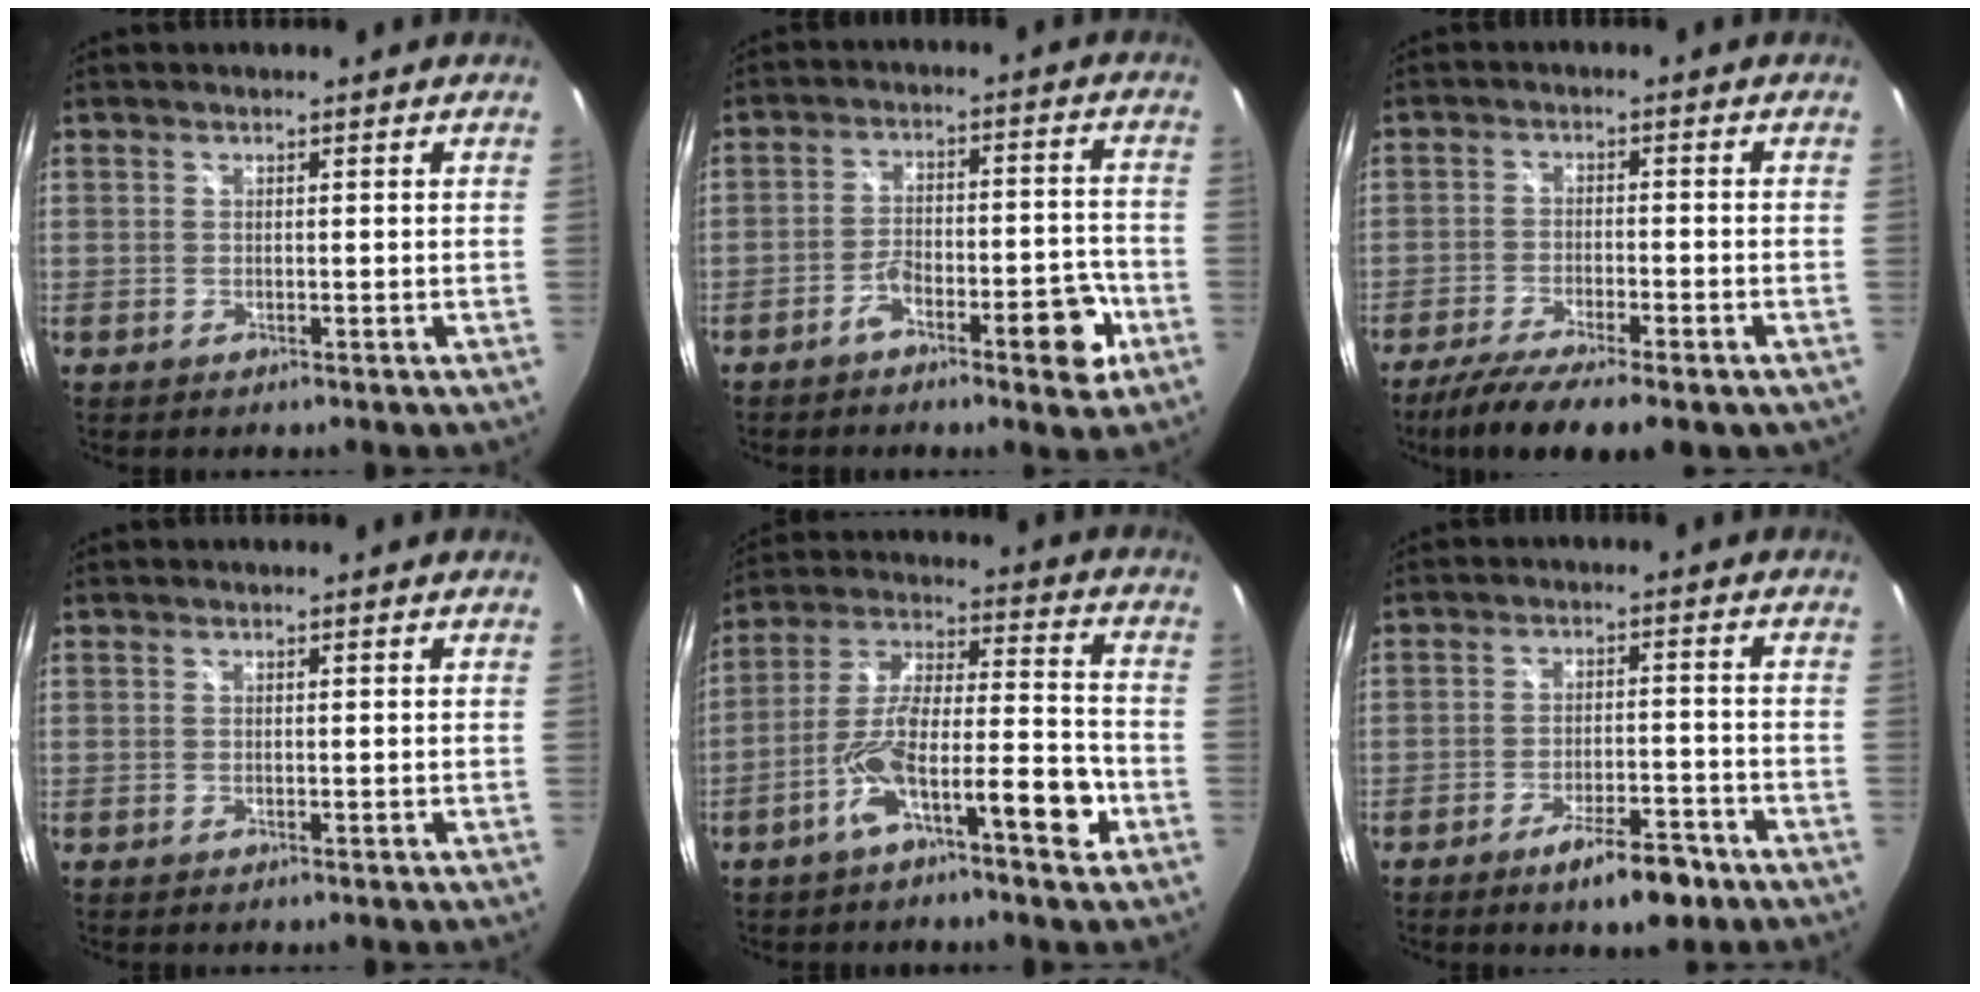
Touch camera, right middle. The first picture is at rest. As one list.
[{"total": 8.8, "force": [-5.2, 2.6, 6.6], "torque": [-0.110, 0.008, -0.071]}, {"total": 11.6, "force": [-8.5, 2.4, 7.4], "torque": [-0.154, -0.036, -0.141]}, {"total": 0.0}, {"total": 12.9, "force": [-6.5, 2.7, 10.9], "torque": [-0.196, 0.011, -0.108]}, {"total": 7.8, "force": [-5.4, 2.1, 5.2], "torque": [-0.095, -0.002, -0.079]}]